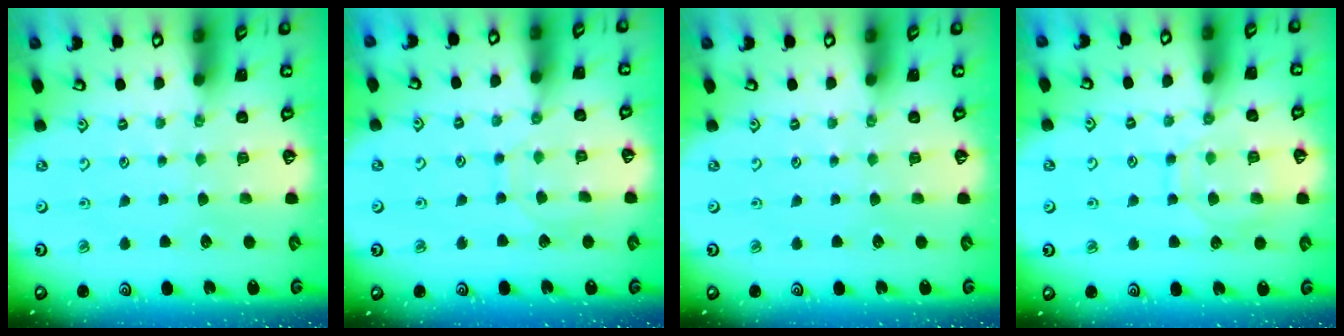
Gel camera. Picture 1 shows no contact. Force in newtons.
{"total": 6.3, "press": 6.3, "slide": 0.5}
{"total": 0.0}
{"total": 11.2, "press": 11.1, "slide": 1.0}